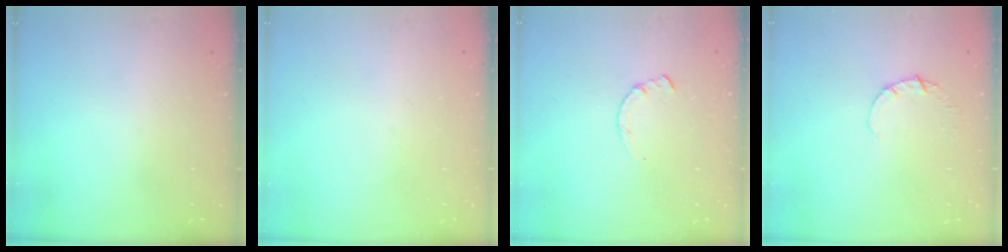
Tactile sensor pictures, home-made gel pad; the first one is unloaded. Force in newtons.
{"total": 0.0}
{"total": 0.7, "press": 0.6, "slide": 0.2}
{"total": 1.1, "press": 1.1, "slide": 0.1}